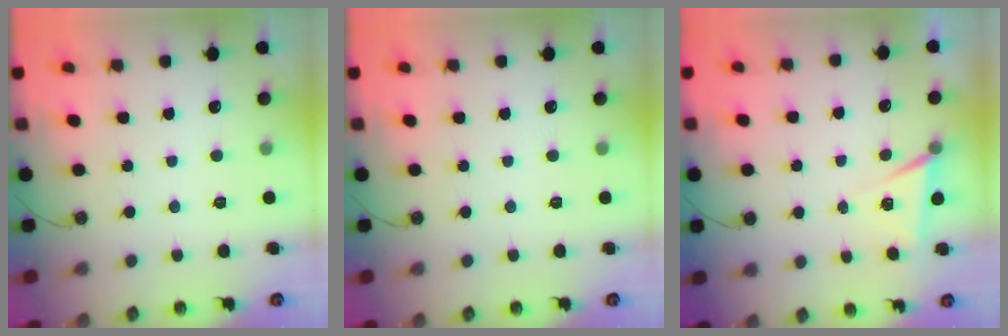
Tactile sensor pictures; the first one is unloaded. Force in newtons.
{"total": 0.0}
{"total": 5.2, "press": 2.7, "slide": 4.4}